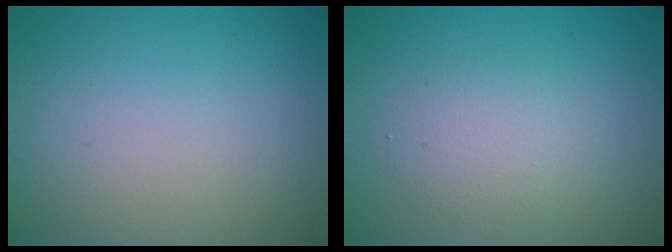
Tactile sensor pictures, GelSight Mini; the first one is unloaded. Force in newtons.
{"total": 2.2, "press": 2.2, "slide": 0.1}